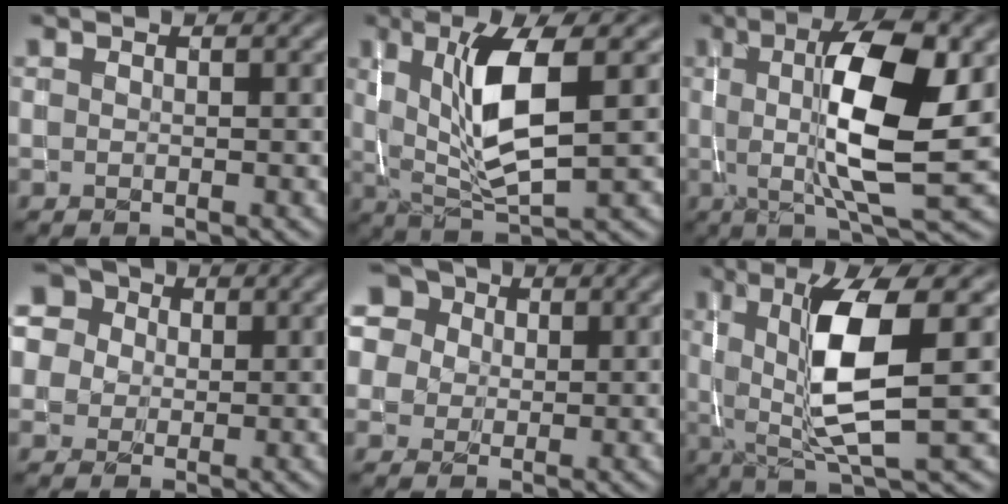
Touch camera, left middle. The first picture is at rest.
{"total": 6.8, "force": [1.3, 1.8, 6.4], "torque": [-0.120, -0.009, 0.030]}
{"total": 9.7, "force": [1.1, 2.4, 9.3], "torque": [-0.141, -0.007, 0.022]}
{"total": 9.5, "force": [4.4, 7.3, 4.2], "torque": [-0.088, 0.034, 0.049]}
{"total": 10.7, "force": [5.2, 8.0, 4.8], "torque": [-0.111, 0.036, 0.067]}
{"total": 8.0, "force": [0.8, 1.8, 7.7], "torque": [-0.134, -0.008, 0.020]}